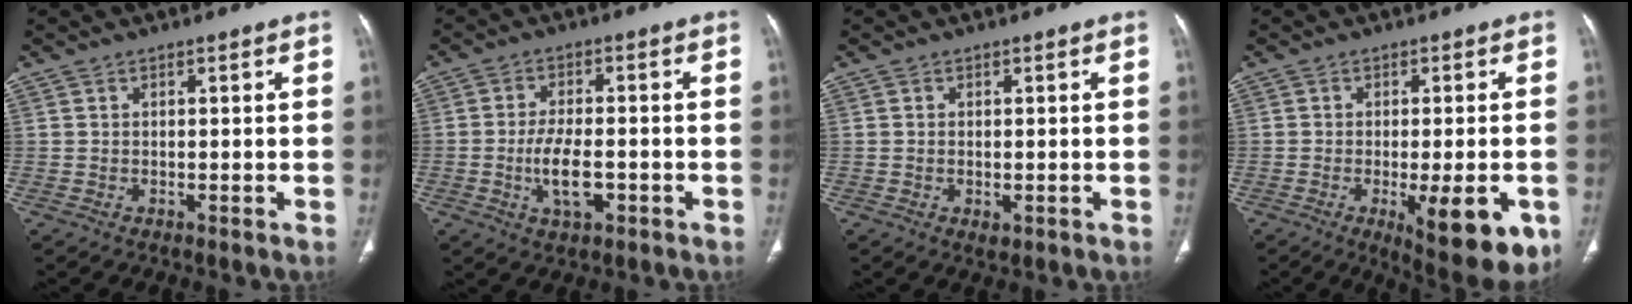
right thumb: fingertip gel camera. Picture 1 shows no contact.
{"total": 7.0, "force": [-2.0, 3.3, 5.9], "torque": [-0.109, 0.007, -0.032]}
{"total": 1.6, "force": [-0.4, 1.0, 1.2], "torque": [-0.022, -0.004, -0.003]}
{"total": 13.6, "force": [-4.8, 4.4, 11.9], "torque": [-0.128, -0.007, -0.051]}